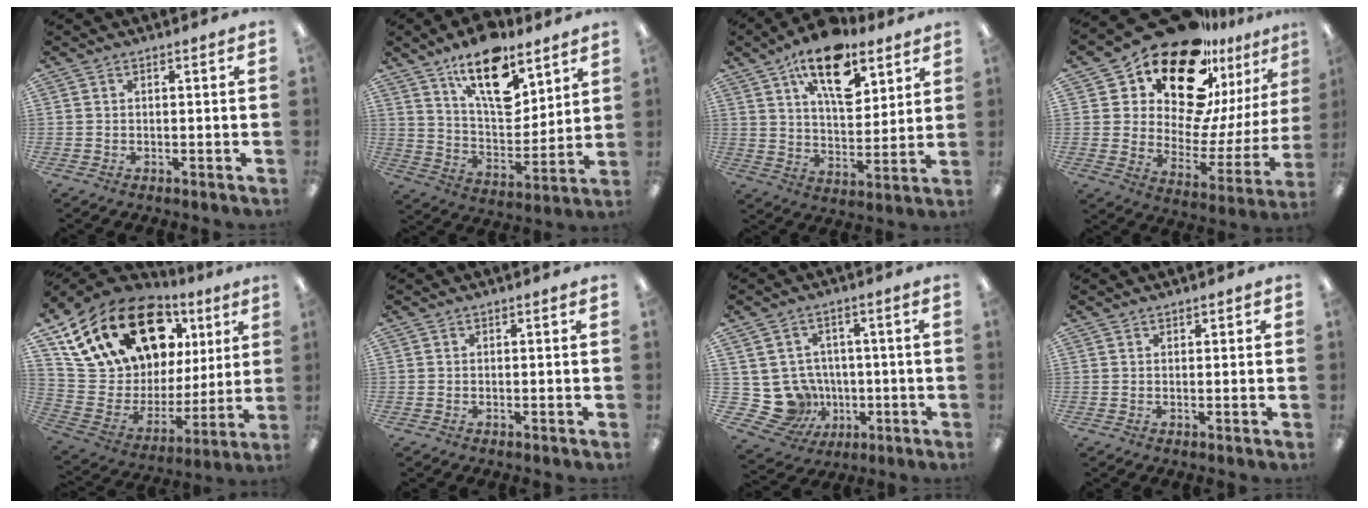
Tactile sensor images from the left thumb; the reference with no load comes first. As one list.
[{"total": 17.8, "force": [11.6, 8.3, 10.7], "torque": [-0.169, -0.058, 0.199]}, {"total": 16.7, "force": [10.4, 8.0, 10.3], "torque": [-0.158, -0.044, 0.177]}, {"total": 21.8, "force": [16.4, 10.1, 10.2], "torque": [-0.158, -0.139, 0.288]}, {"total": 22.6, "force": [14.4, 12.6, 12.0], "torque": [-0.229, -0.071, 0.270]}, {"total": 0.0}, {"total": 10.7, "force": [-1.4, 10.2, 2.8], "torque": [-0.093, 0.004, -0.012]}, {"total": 0.7, "force": [0.6, 0.5, 0.0], "torque": [0.000, 0.002, 0.011]}]